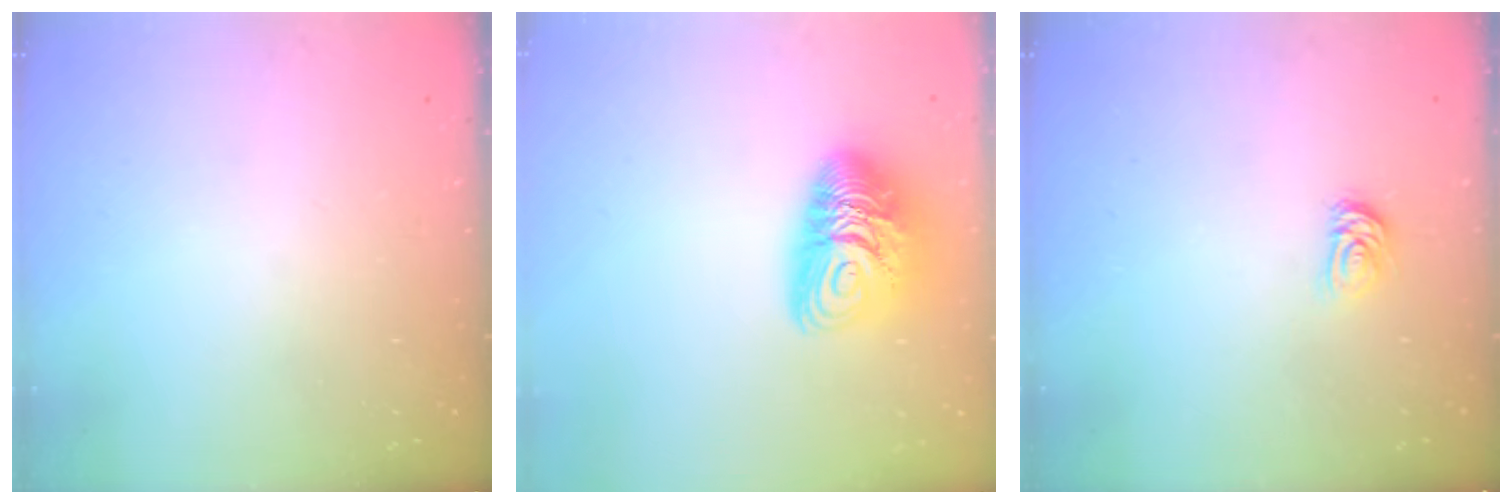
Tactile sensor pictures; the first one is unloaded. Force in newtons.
{"total": 12.9, "press": 12.8, "slide": 1.2}
{"total": 3.6, "press": 3.6, "slide": 0.6}